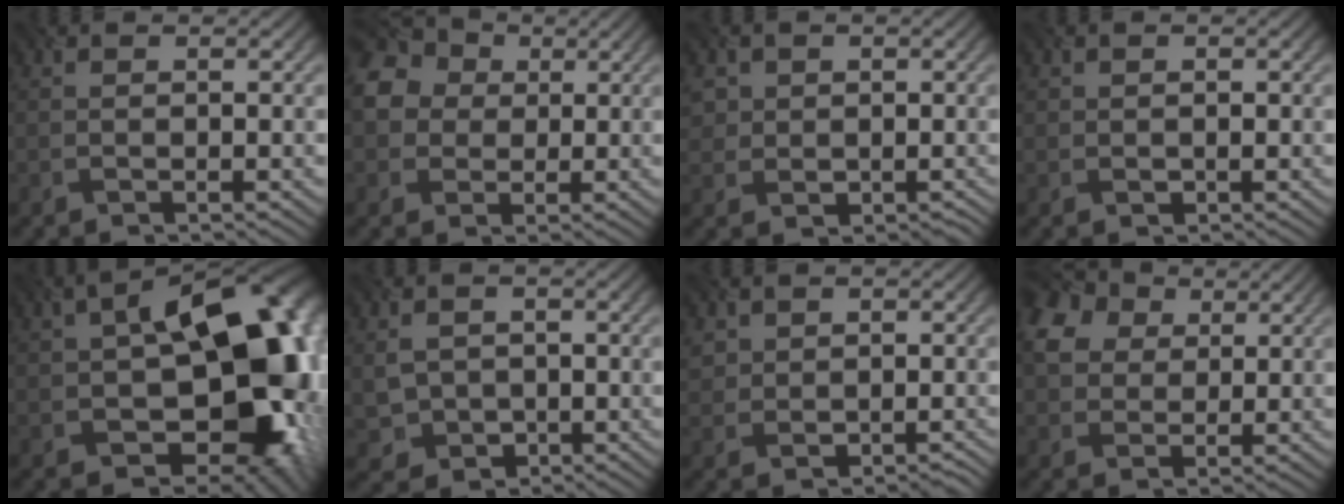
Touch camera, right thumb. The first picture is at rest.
{"total": 9.2, "force": [1.8, 7.7, 4.6], "torque": [-0.121, 0.027, 0.010]}
{"total": 3.9, "force": [0.8, 3.7, 1.0], "torque": [-0.024, 0.001, 0.008]}
{"total": 1.0, "force": [-0.1, 1.0, 0.3], "torque": [-0.003, -0.005, 0.001]}
{"total": 19.9, "force": [-1.3, 12.6, 15.3], "torque": [-0.172, -0.023, -0.005]}
{"total": 3.8, "force": [-0.2, 3.4, 1.7], "torque": [-0.047, -0.011, 0.000]}
{"total": 2.9, "force": [0.5, 2.8, 0.7], "torque": [-0.013, -0.007, 0.012]}
{"total": 7.6, "force": [2.8, 5.7, 4.1], "torque": [-0.114, 0.021, 0.048]}